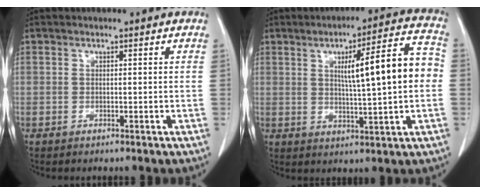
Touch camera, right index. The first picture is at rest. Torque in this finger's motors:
{"motor_torque": [1.08, 0.69, 0.33, 0.10]}